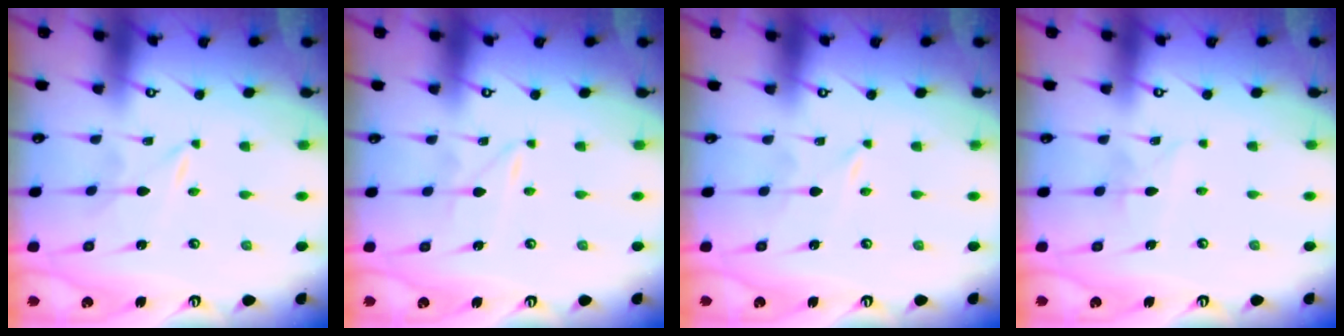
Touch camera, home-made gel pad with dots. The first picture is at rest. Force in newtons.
{"total": 1.2, "press": 1.2, "slide": 0.1}
{"total": 0.0}
{"total": 2.8, "press": 2.8, "slide": 0.2}